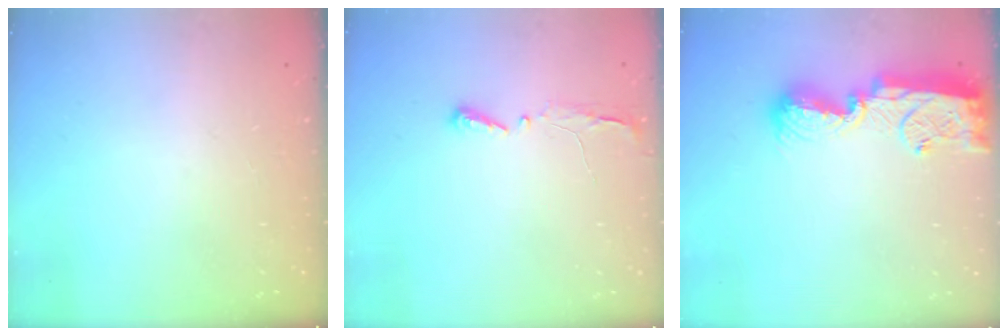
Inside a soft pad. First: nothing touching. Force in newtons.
{"total": 3.8, "press": 3.7, "slide": 0.3}
{"total": 18.0, "press": 17.1, "slide": 5.6}